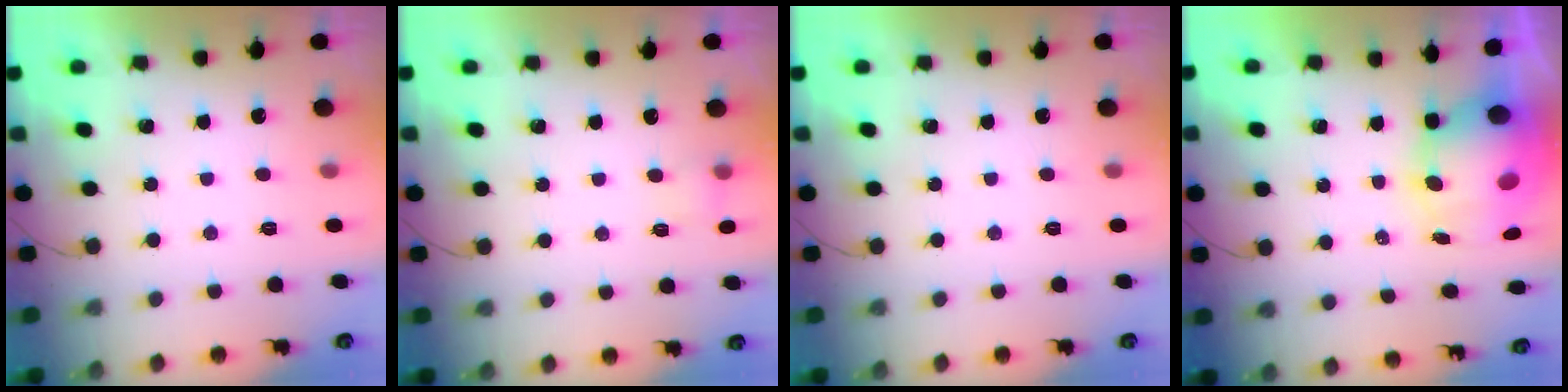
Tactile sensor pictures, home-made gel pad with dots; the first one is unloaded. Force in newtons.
{"total": 3.2, "press": 3.0, "slide": 0.9}
{"total": 0.0}
{"total": 11.5, "press": 11.0, "slide": 3.2}